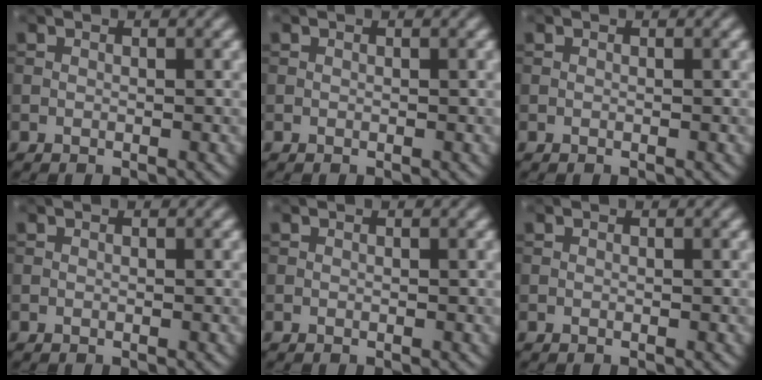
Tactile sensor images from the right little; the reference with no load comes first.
{"total": 0.0}
{"total": 0.0}
{"total": 0.0}
{"total": 0.0}
{"total": 0.0}